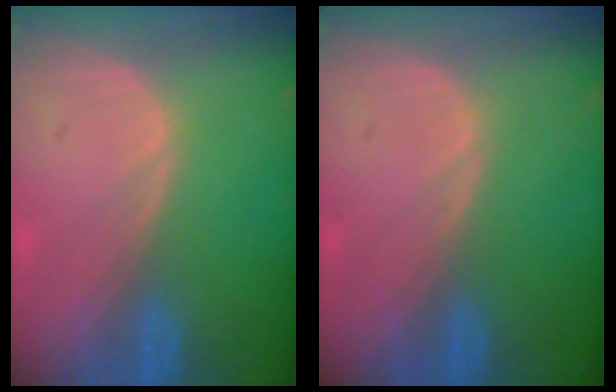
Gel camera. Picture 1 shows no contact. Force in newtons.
{"total": 0.0}